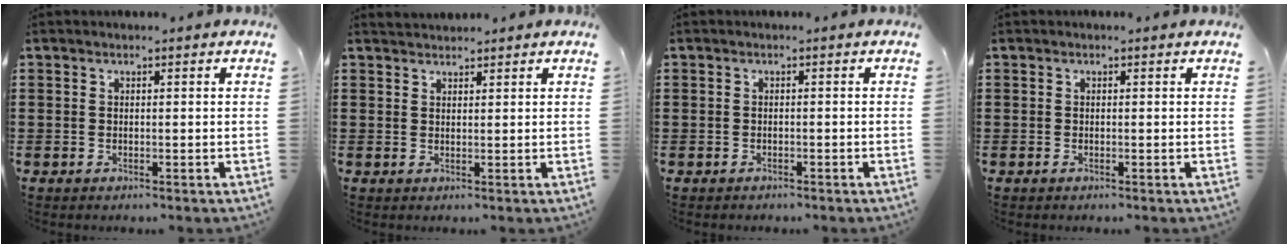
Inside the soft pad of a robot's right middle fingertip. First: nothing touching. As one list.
[{"total": 1.5, "force": [1.5, 0.4, -0.1], "torque": [-0.003, 0.004, 0.029]}, {"total": 0.8, "force": [-0.7, 0.4, -0.1], "torque": [0.000, 0.001, -0.015]}, {"total": 0.0}]